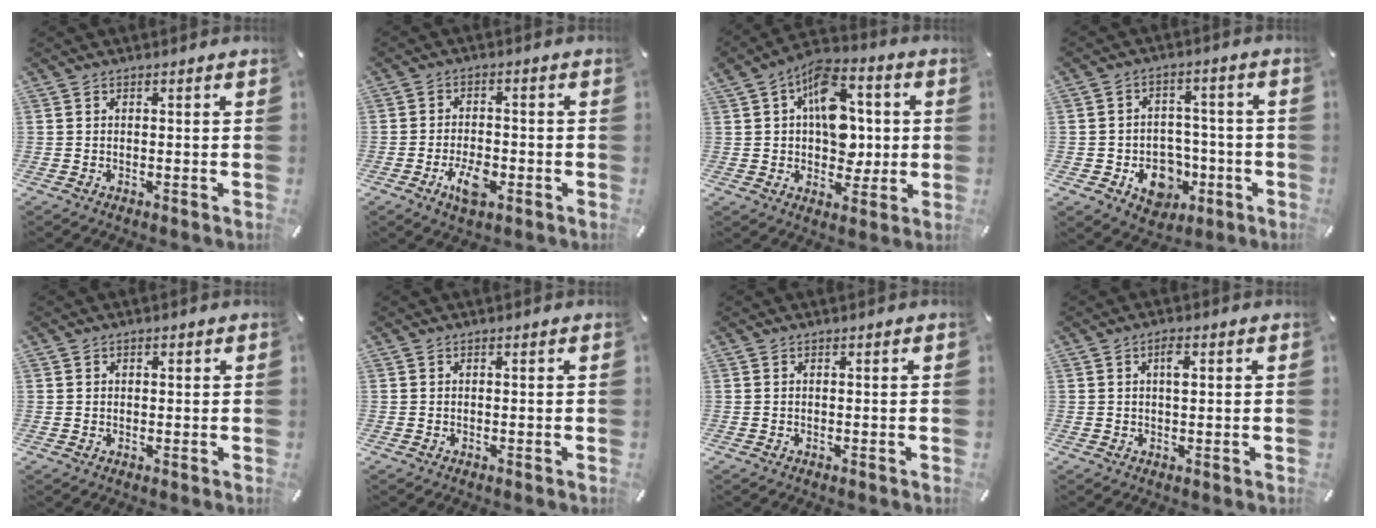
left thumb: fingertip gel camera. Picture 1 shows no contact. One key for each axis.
{"total": 6.9, "fx": -2.9, "fy": 3.6, "fz": 5.1, "tx": -0.096, "ty": 0.006, "tz": -0.055}
{"total": 14.1, "fx": 1.9, "fy": 10.0, "fz": 9.8, "tx": -0.138, "ty": 0.004, "tz": 0.034}
{"total": 9.4, "fx": -3.0, "fy": 8.3, "fz": 3.4, "tx": -0.035, "ty": 0.024, "tz": -0.040}
{"total": 1.0, "fx": 0.2, "fy": 0.9, "fz": 0.2, "tx": -0.004, "ty": 0.006, "tz": 0.003}
{"total": 0.0}
{"total": 0.0}
{"total": 2.8, "fx": 0.8, "fy": 1.1, "fz": 2.4, "tx": -0.043, "ty": 0.004, "tz": 0.010}